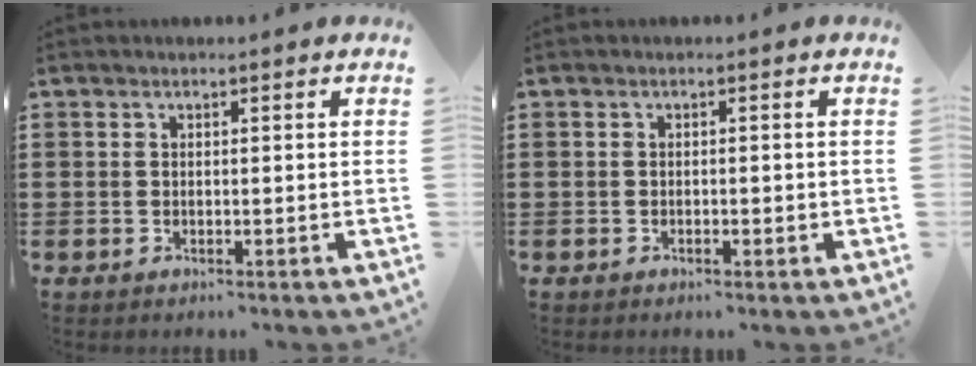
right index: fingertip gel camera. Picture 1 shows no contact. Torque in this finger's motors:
{"motor_torque": [-0.41, 0.63, -0.02, -0.01]}